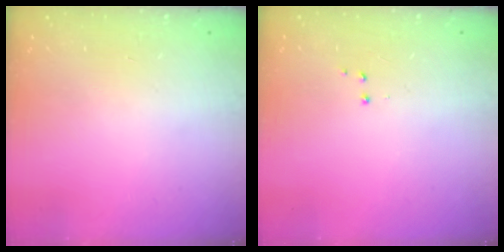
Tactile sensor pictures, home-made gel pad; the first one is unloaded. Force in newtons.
{"total": 2.8, "press": 2.7, "slide": 0.5}